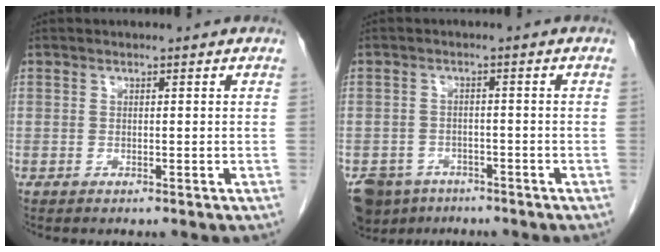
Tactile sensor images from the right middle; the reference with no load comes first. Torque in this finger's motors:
{"motor_torque": [0.57, -0.57, 0.22, 0.00]}